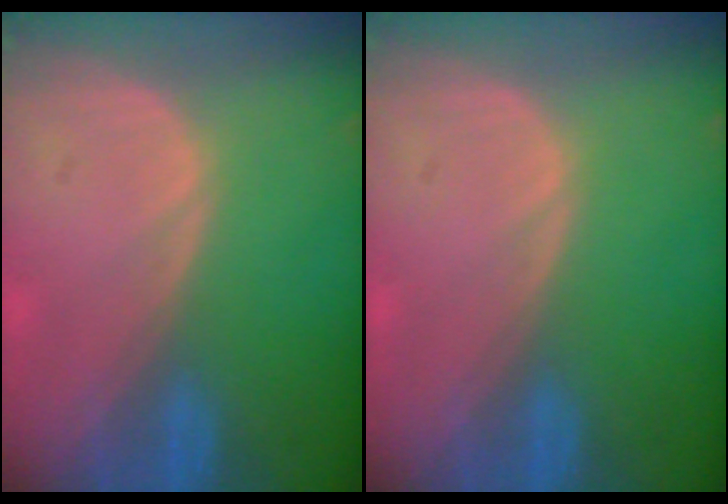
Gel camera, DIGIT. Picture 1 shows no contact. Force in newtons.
{"total": 0.0}